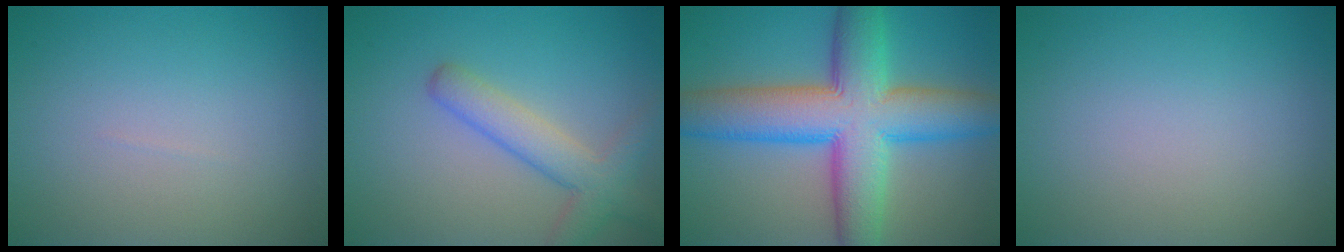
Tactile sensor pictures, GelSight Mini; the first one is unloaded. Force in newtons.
{"total": 4.2, "press": 4.2, "slide": 0.2}
{"total": 11.6, "press": 11.6, "slide": 0.3}
{"total": 0.0}